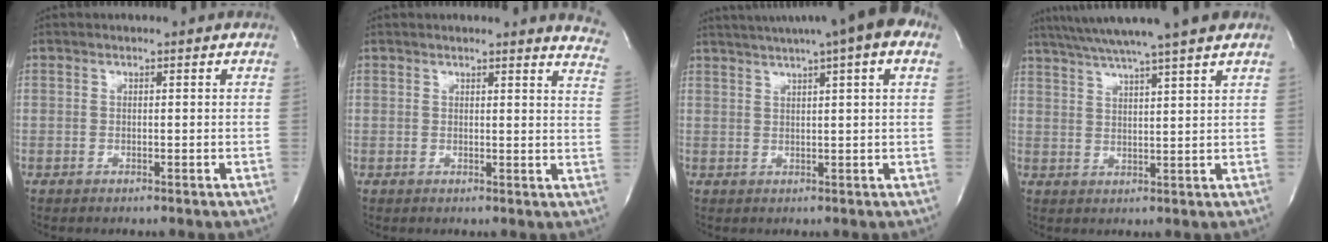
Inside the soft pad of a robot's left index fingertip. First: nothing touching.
{"total": 8.1, "force": [7.8, 0.0, 2.1], "torque": [-0.012, -0.061, 0.052]}
{"total": 12.5, "force": [8.1, 0.7, 9.5], "torque": [-0.155, 0.035, 0.101]}
{"total": 12.8, "force": [10.6, -1.3, 7.1], "torque": [-0.125, 0.011, 0.150]}